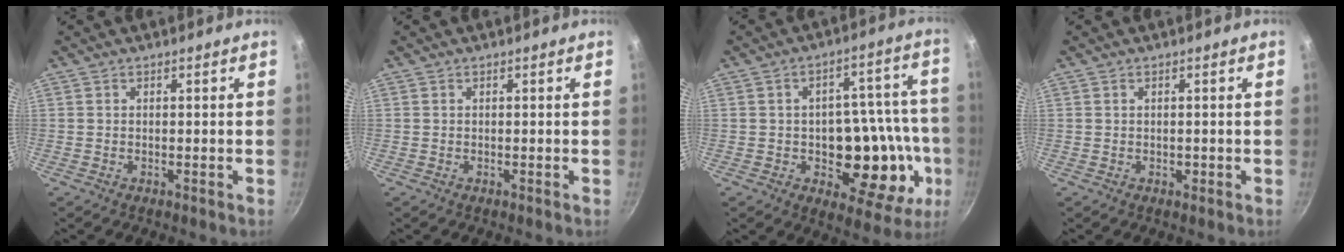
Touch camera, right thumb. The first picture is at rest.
{"total": 0.0}
{"total": 18.7, "force": [-4.0, 11.3, 14.4], "torque": [-0.137, 0.020, -0.049]}
{"total": 0.7, "force": [0.0, 0.5, 0.4], "torque": [-0.001, 0.002, 0.000]}